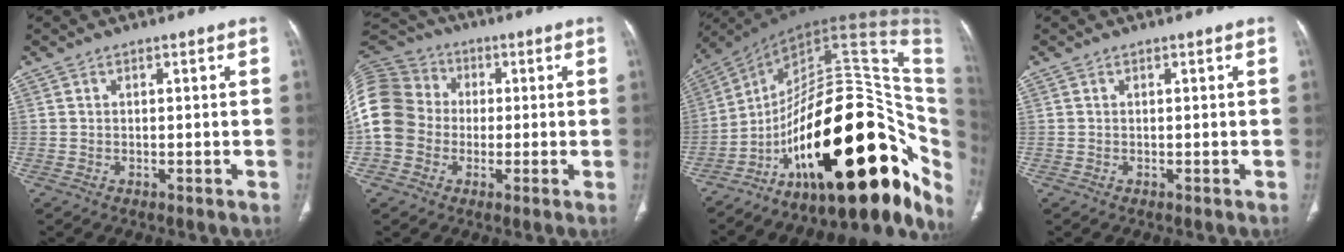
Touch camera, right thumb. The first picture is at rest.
{"total": 19.4, "force": [-0.5, 17.0, 9.4], "torque": [-0.230, 0.053, -0.014]}
{"total": 38.2, "force": [-8.8, 17.2, 33.0], "torque": [-0.385, 0.092, -0.131]}
{"total": 0.0}